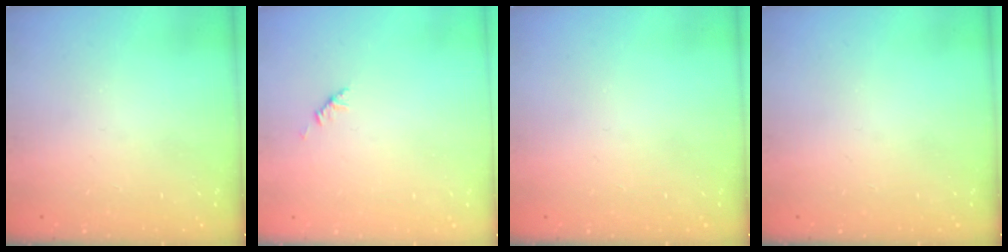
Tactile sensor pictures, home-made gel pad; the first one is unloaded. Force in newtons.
{"total": 1.9, "press": 1.8, "slide": 0.6}
{"total": 0.0}
{"total": 0.0}